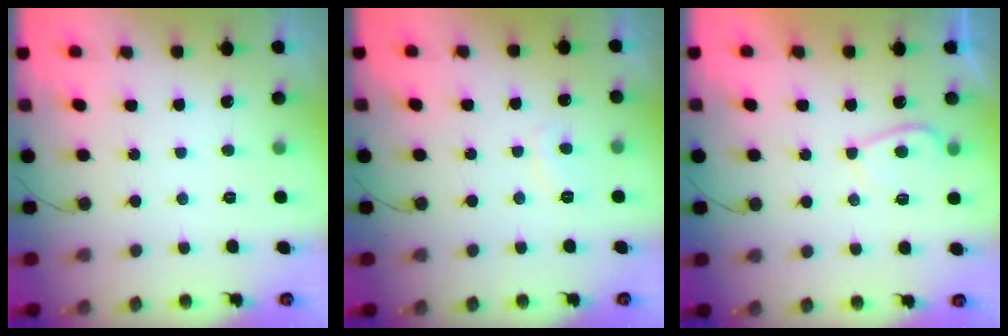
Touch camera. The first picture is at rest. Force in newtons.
{"total": 2.8, "press": 2.7, "slide": 0.8}
{"total": 3.5, "press": 3.4, "slide": 0.8}